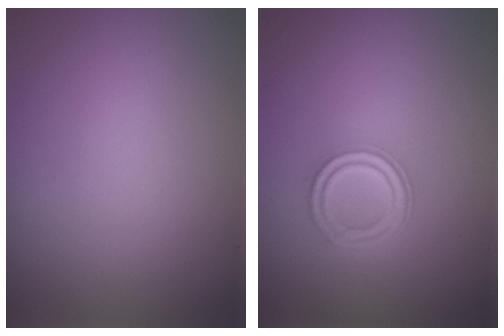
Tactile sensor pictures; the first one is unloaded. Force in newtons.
{"total": 3.4, "press": 2.6, "slide": 2.1}